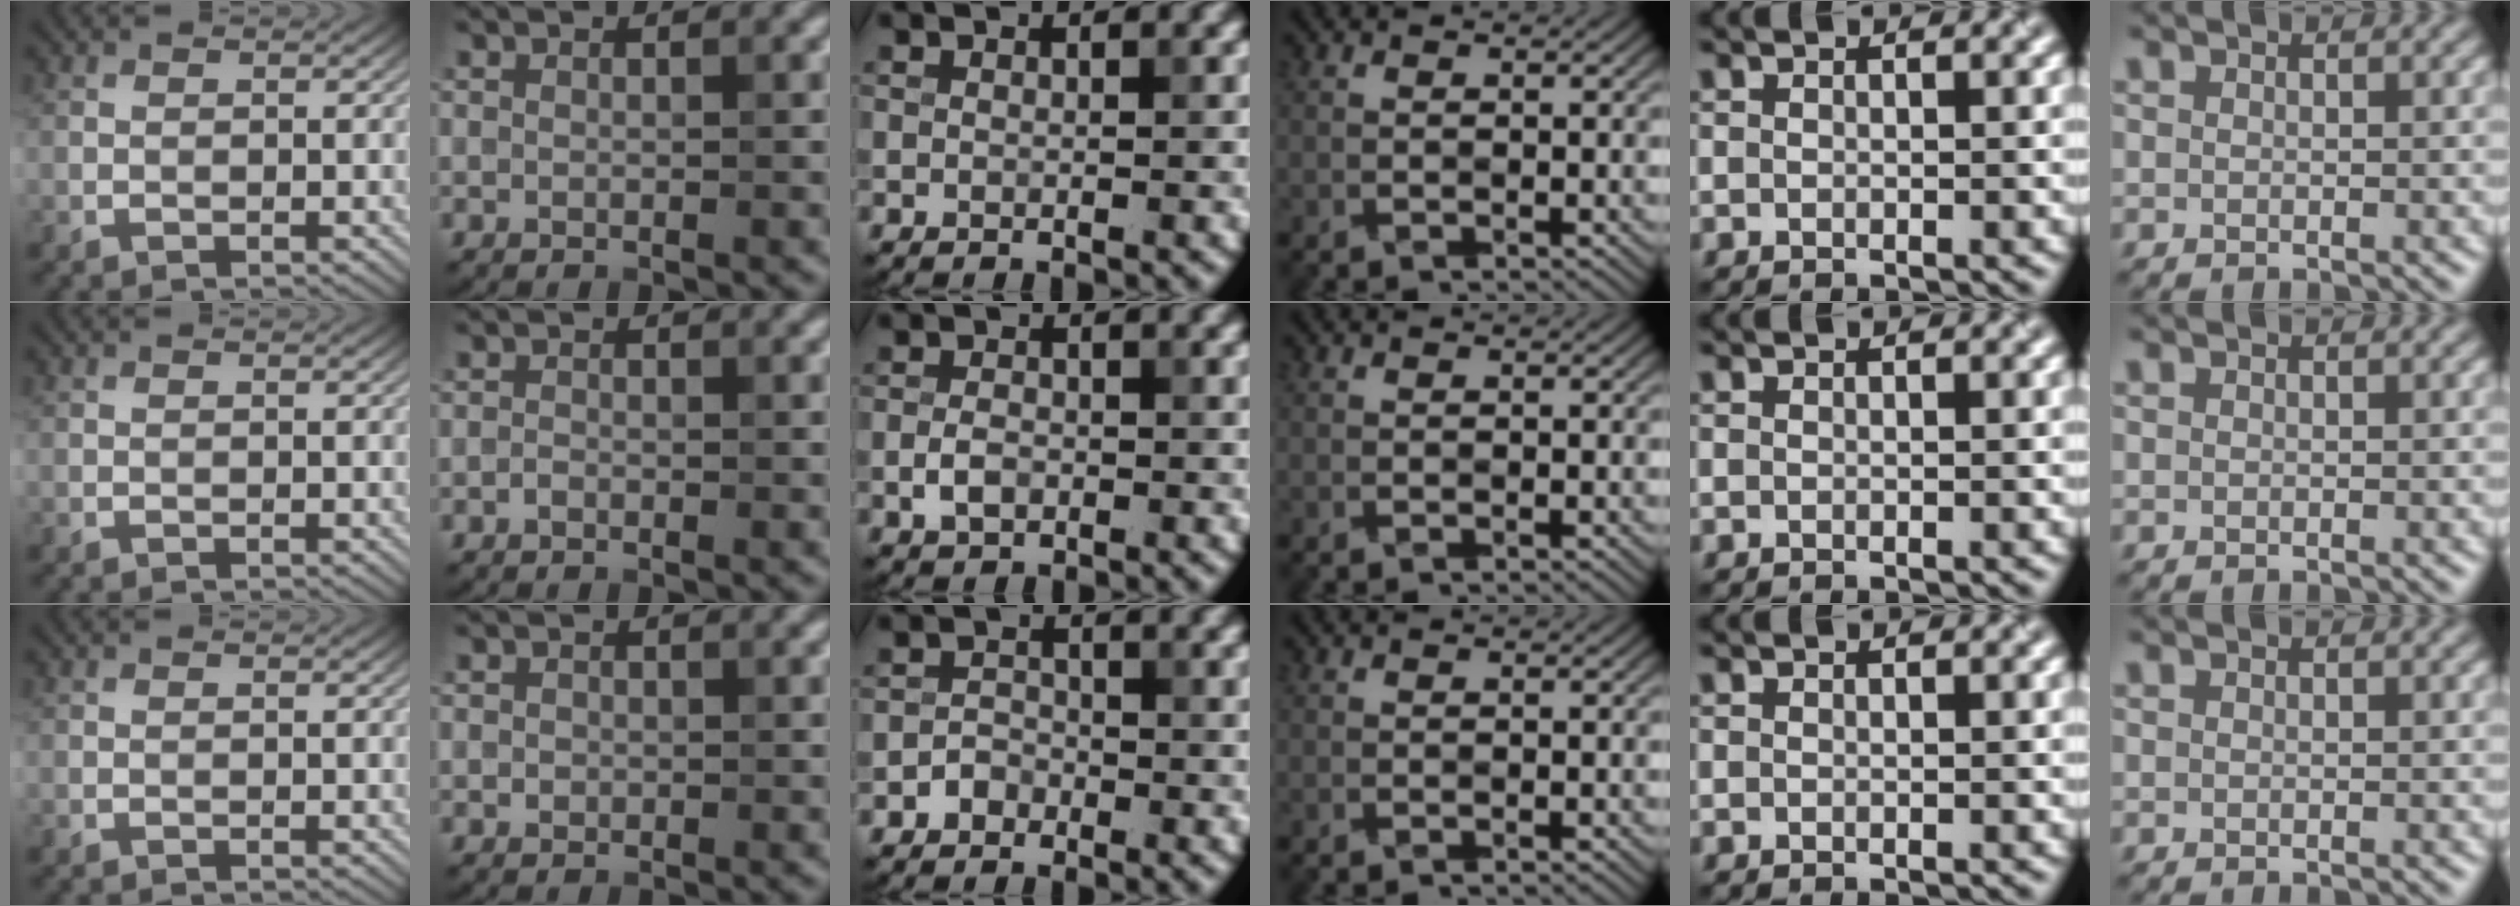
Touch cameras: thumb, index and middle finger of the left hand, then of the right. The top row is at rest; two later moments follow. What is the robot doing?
{"motion": "fold", "object": "origami paper"}